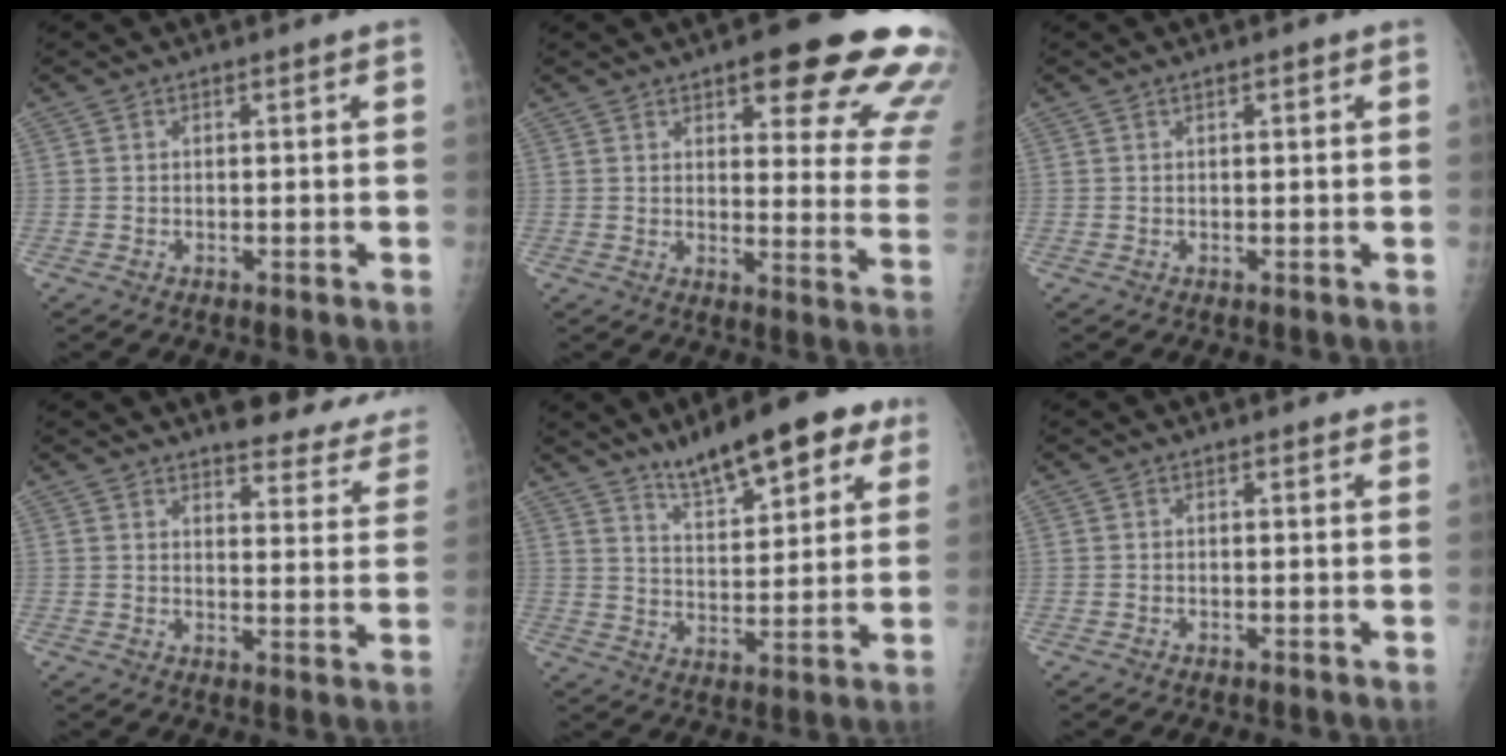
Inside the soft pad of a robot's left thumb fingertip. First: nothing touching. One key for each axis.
{"total": 22.4, "fx": 12.9, "fy": 6.1, "fz": 17.3, "tx": -0.165, "ty": -0.043, "tz": 0.153}
{"total": 0.9, "fx": 0.5, "fy": 0.4, "fz": 0.7, "tx": -0.009, "ty": 0.002, "tz": 0.008}
{"total": 15.2, "fx": 12.9, "fy": 4.8, "fz": 6.4, "tx": -0.029, "ty": -0.069, "tz": 0.135}
{"total": 14.7, "fx": 9.8, "fy": 4.6, "fz": 9.9, "tx": -0.114, "ty": -0.037, "tz": 0.155}
{"total": 2.0, "fx": 1.7, "fy": 0.7, "fz": 0.6, "tx": 0.003, "ty": -0.001, "tz": 0.013}